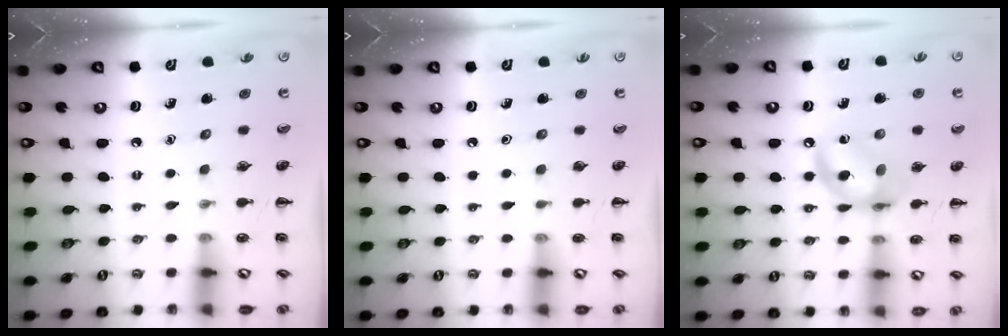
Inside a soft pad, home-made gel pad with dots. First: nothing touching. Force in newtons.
{"total": 0.0}
{"total": 12.1, "press": 11.8, "slide": 2.8}